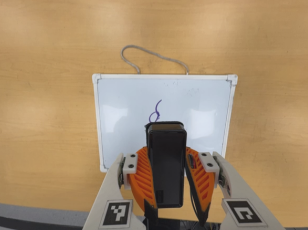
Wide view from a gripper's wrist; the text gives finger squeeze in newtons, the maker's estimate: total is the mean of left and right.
{"total": 9.3, "left": 7.6, "right": 10.9}